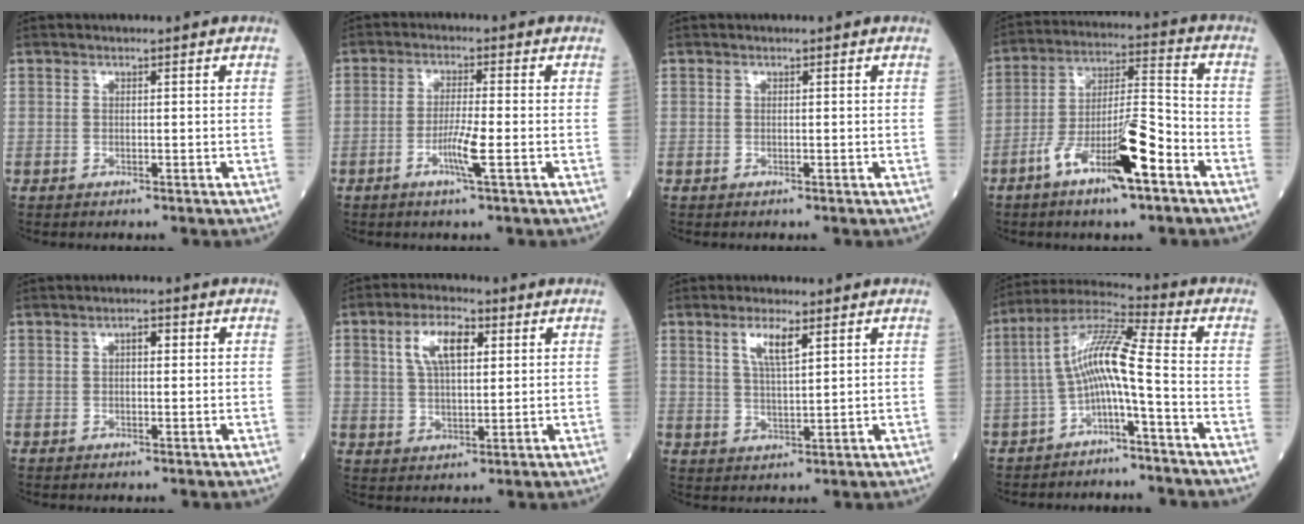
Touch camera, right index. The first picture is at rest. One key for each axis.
{"total": 4.5, "fx": -1.7, "fy": -0.4, "fz": 4.2, "tx": -0.083, "ty": -0.008, "tz": -0.036}
{"total": 0.0}
{"total": 12.8, "fx": -6.7, "fy": 1.9, "fz": 10.8, "tx": -0.195, "ty": 0.003, "tz": -0.118}
{"total": 1.9, "fx": 0.4, "fy": 0.8, "fz": 1.7, "tx": -0.027, "ty": 0.007, "tz": 0.006}
{"total": 8.0, "fx": 2.8, "fy": 3.5, "fz": 6.6, "tx": -0.129, "ty": 0.015, "tz": 0.054}
{"total": 5.0, "fx": 2.5, "fy": 1.0, "fz": 4.2, "tx": -0.084, "ty": 0.001, "tz": 0.050}
{"total": 9.0, "fx": -2.3, "fy": 0.3, "fz": 8.7, "tx": -0.166, "ty": 0.034, "tz": -0.048}